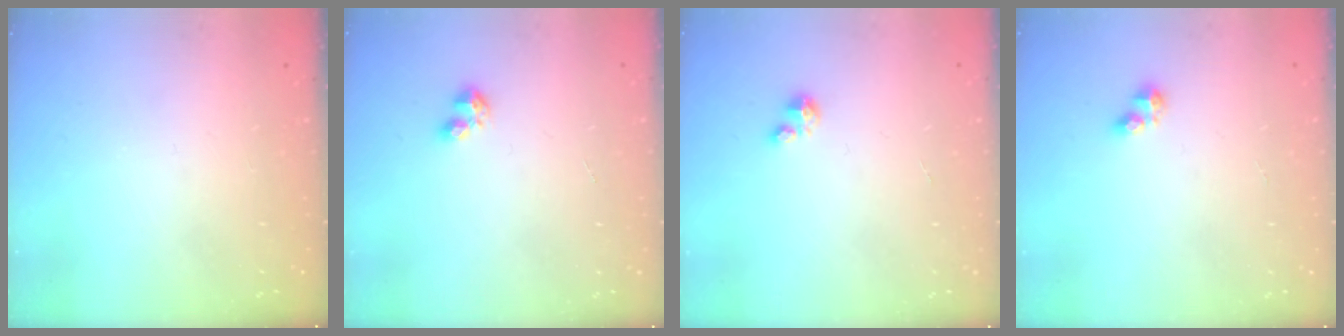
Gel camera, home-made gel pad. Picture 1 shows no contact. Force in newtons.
{"total": 3.8, "press": 3.7, "slide": 0.5}
{"total": 1.0, "press": 1.0, "slide": 0.2}
{"total": 3.6, "press": 3.6, "slide": 0.5}